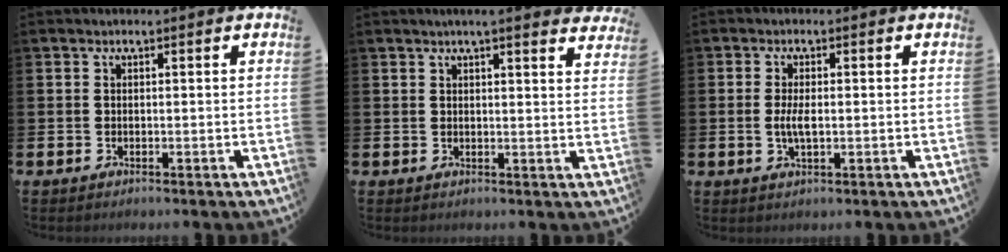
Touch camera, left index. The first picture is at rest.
{"total": 3.4, "force": [3.2, -0.1, 1.1], "torque": [-0.018, -0.016, 0.056]}
{"total": 2.8, "force": [-0.1, 1.0, 2.7], "torque": [-0.047, 0.001, -0.003]}